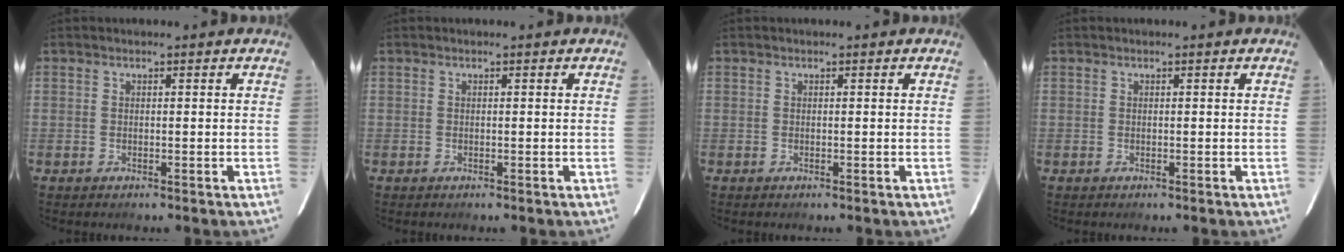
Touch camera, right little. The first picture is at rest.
{"total": 0.0}
{"total": 0.0}
{"total": 0.0}